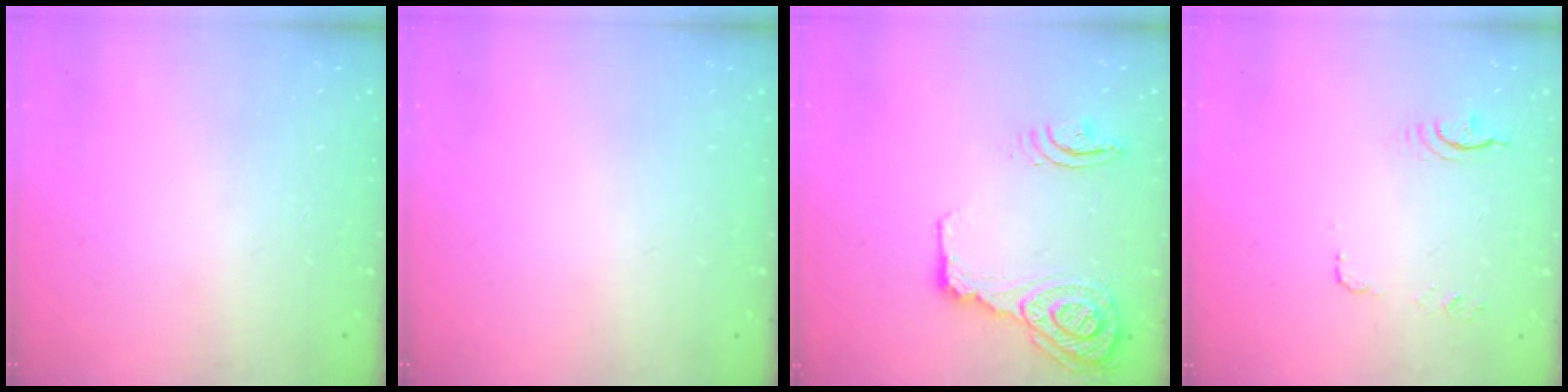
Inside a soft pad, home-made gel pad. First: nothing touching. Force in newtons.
{"total": 0.0}
{"total": 17.9, "press": 17.6, "slide": 3.7}
{"total": 14.8, "press": 7.2, "slide": 12.9}